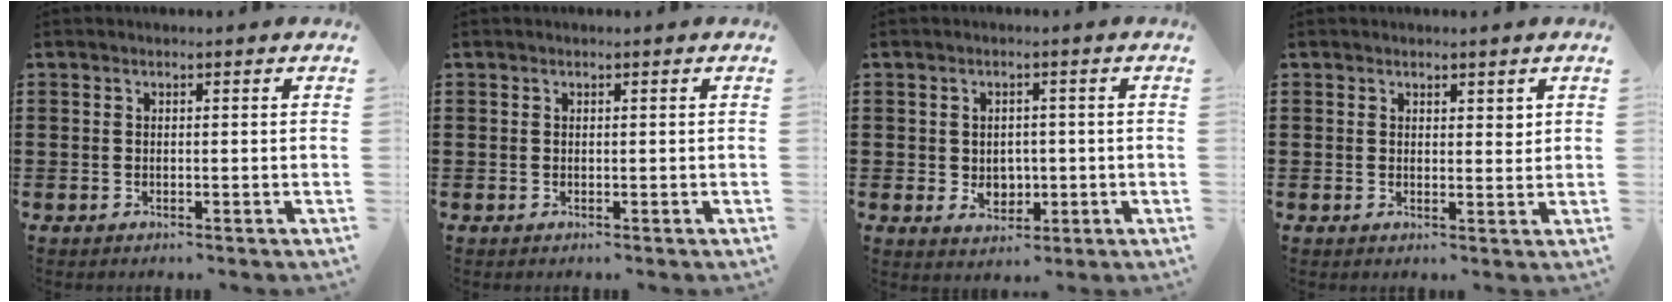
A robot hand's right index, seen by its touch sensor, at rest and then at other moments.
{"total": 0.0}
{"total": 3.2, "force": [-0.2, 2.6, 1.9], "torque": [-0.027, 0.001, -0.009]}
{"total": 1.7, "force": [1.4, 0.9, 0.5], "torque": [-0.004, 0.000, 0.025]}